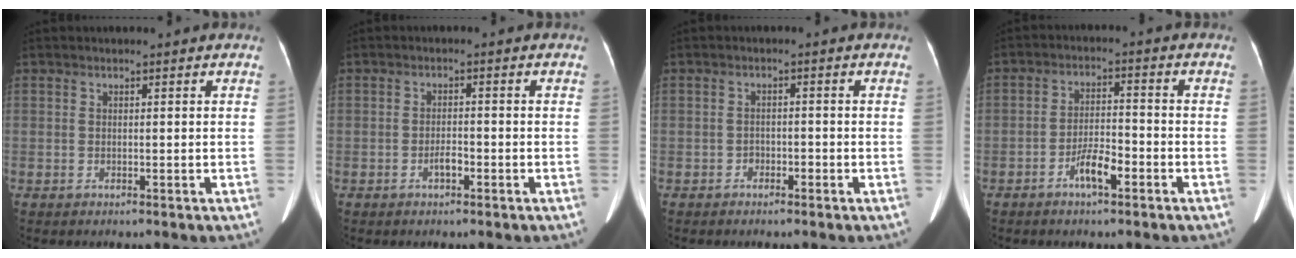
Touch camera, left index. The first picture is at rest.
{"total": 1.9, "force": [-1.1, 0.7, 1.4], "torque": [-0.025, 0.002, -0.018]}
{"total": 1.4, "force": [-1.0, 0.8, 0.4], "torque": [-0.005, 0.004, -0.017]}
{"total": 4.9, "force": [-2.8, 1.3, 3.8], "torque": [-0.076, 0.006, -0.050]}